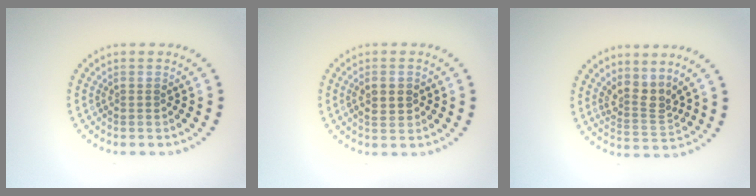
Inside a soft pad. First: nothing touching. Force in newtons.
{"total": 1.7, "press": 1.7, "slide": 0.2}
{"total": 2.8, "press": 2.1, "slide": 1.9}